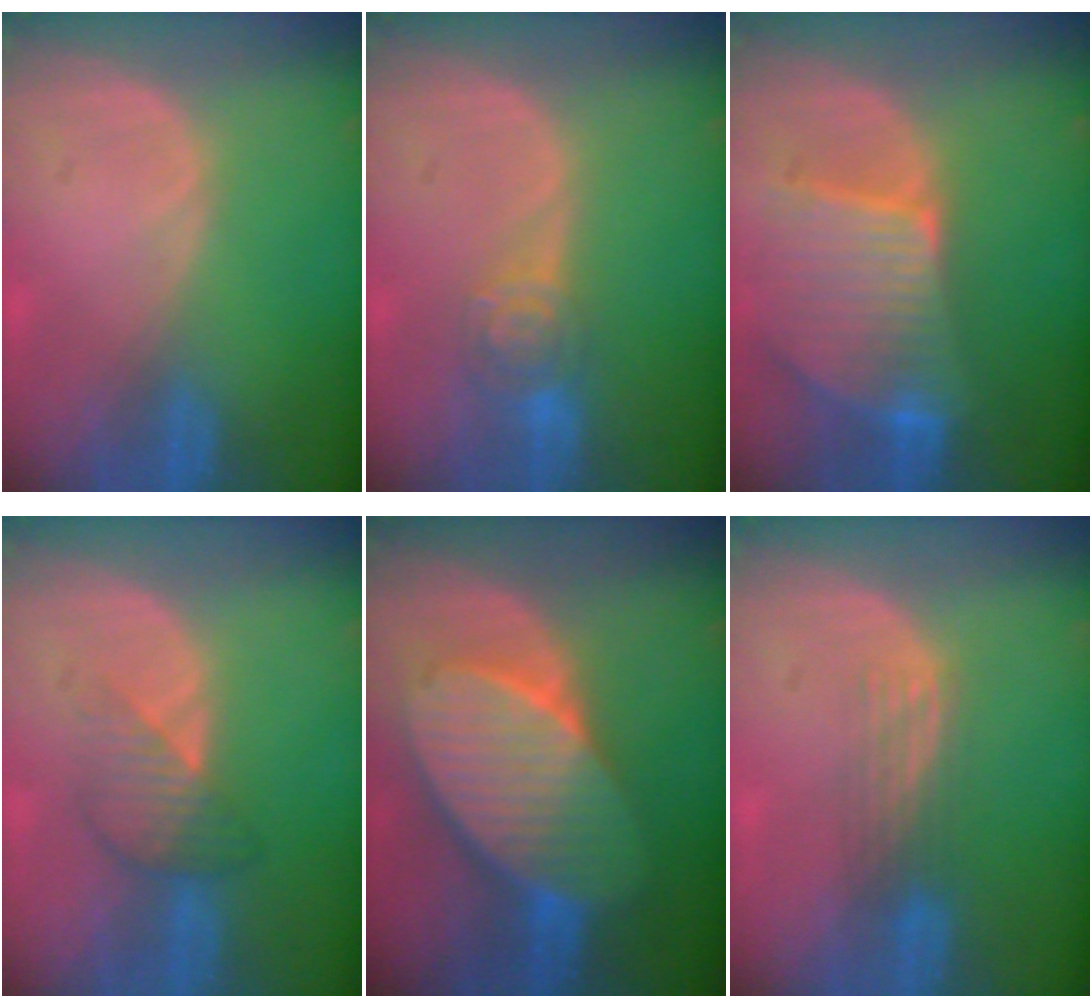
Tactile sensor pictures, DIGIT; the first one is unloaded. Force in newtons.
{"total": 4.6, "press": 4.3, "slide": 1.7}
{"total": 9.6, "press": 8.5, "slide": 4.5}
{"total": 4.0, "press": 4.0, "slide": 0.1}
{"total": 10.6, "press": 10.6, "slide": 0.7}
{"total": 2.9, "press": 2.8, "slide": 1.0}